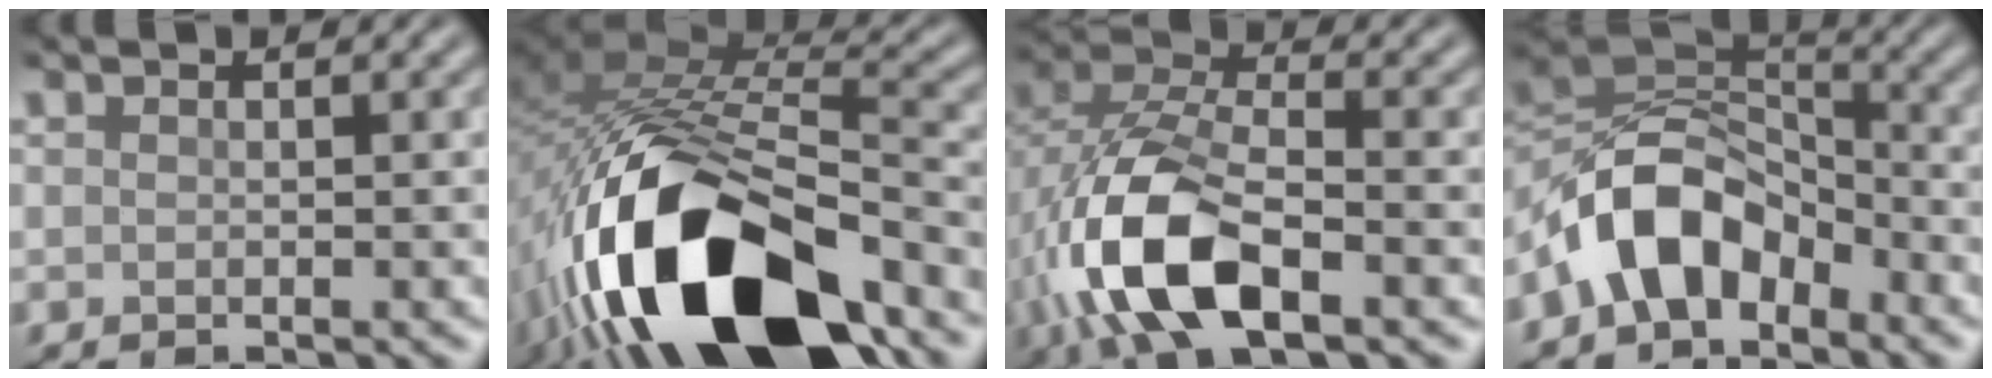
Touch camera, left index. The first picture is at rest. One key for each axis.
{"total": 17.3, "fx": -8.8, "fy": 7.4, "fz": 12.9, "tx": -0.249, "ty": -0.015, "tz": -0.145}
{"total": 11.0, "fx": -3.9, "fy": 5.6, "fz": 8.6, "tx": -0.186, "ty": -0.003, "tz": -0.082}
{"total": 7.4, "fx": -4.2, "fy": 4.3, "fz": 4.3, "tx": -0.063, "ty": 0.011, "tz": -0.089}